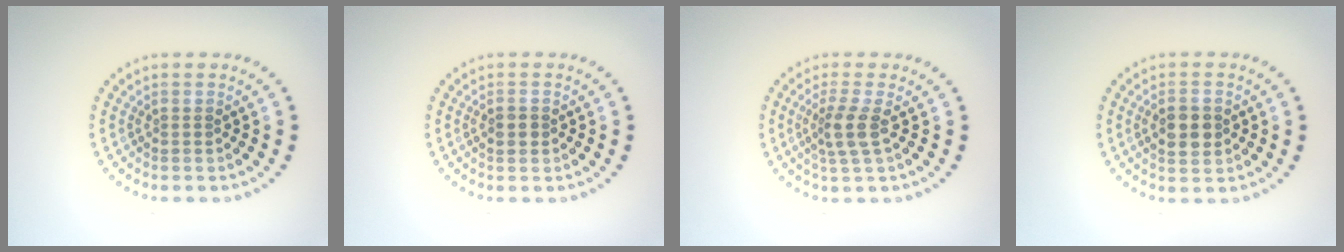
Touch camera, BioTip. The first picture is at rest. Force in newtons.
{"total": 1.7, "press": 1.7, "slide": 0.2}
{"total": 2.6, "press": 2.1, "slide": 1.6}
{"total": 3.4, "press": 3.4, "slide": 0.1}